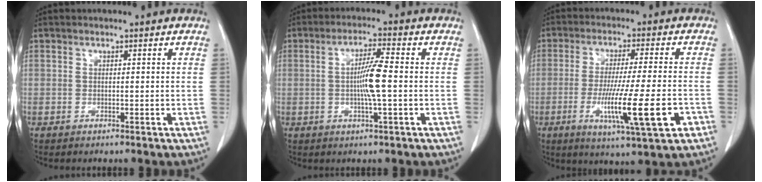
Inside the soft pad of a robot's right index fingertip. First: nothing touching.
{"total": 5.8, "force": [-0.4, -0.1, 5.8], "torque": [-0.109, -0.001, -0.011]}
{"total": 12.9, "force": [-4.4, 0.2, 12.1], "torque": [-0.206, -0.028, -0.068]}